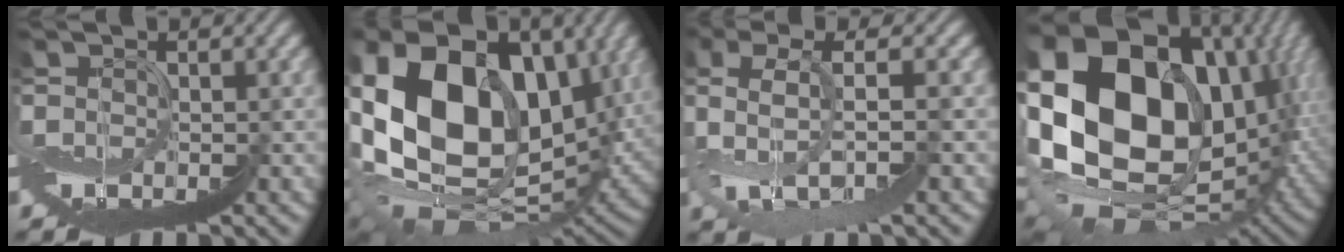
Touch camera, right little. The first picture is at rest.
{"total": 14.5, "force": [5.5, 9.7, 9.2], "torque": [-0.232, 0.010, 0.109]}
{"total": 3.1, "force": [1.8, -0.3, 2.4], "torque": [-0.087, 0.015, 0.023]}
{"total": 18.3, "force": [5.9, 13.3, 11.1], "torque": [-0.251, -0.016, 0.092]}